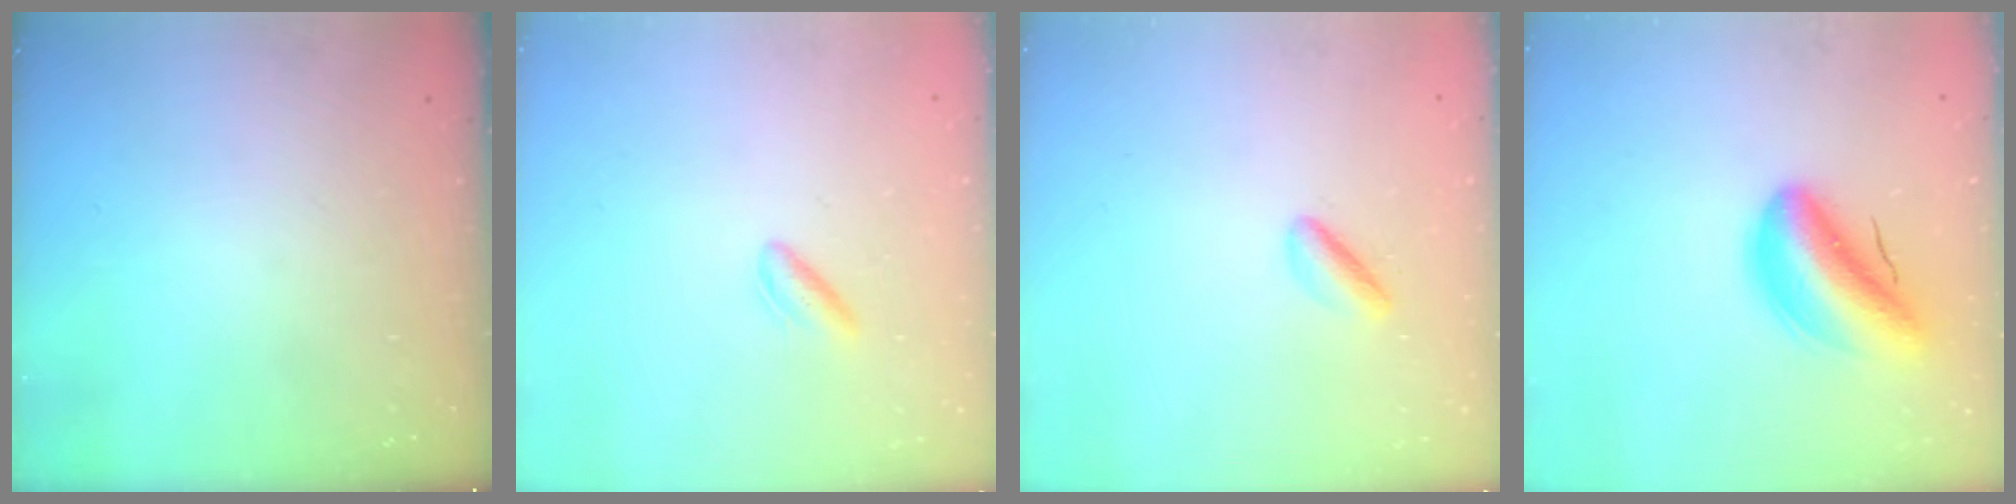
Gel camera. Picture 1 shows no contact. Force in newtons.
{"total": 2.9, "press": 2.5, "slide": 1.3}
{"total": 2.5, "press": 2.5, "slide": 0.5}
{"total": 9.6, "press": 9.0, "slide": 3.2}